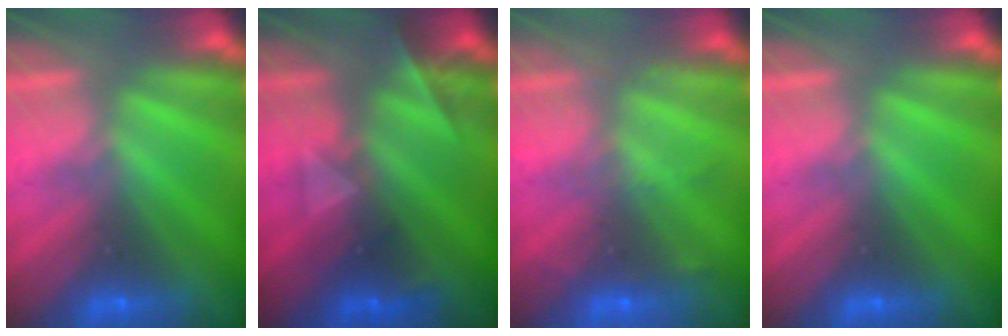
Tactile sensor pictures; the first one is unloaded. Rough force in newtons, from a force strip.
{"total": 2.3}
{"total": 2.3}
{"total": 0.0}